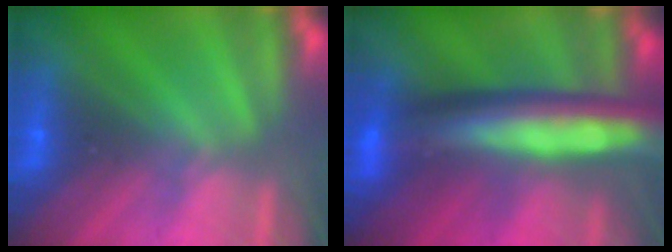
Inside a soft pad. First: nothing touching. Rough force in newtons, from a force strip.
{"total": 8.6}